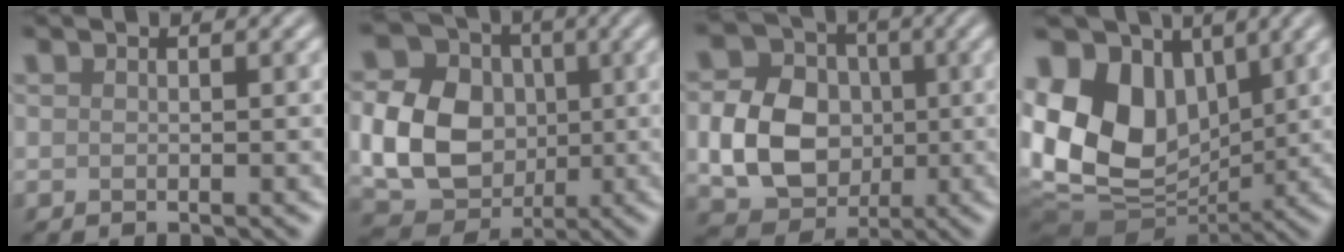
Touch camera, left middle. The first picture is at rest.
{"total": 9.1, "force": [-0.4, 7.3, 5.3], "torque": [-0.118, -0.008, -0.007]}
{"total": 7.7, "force": [-0.7, 6.2, 4.5], "torque": [-0.094, -0.001, -0.014]}
{"total": 14.3, "force": [2.1, 10.4, 9.6], "torque": [-0.190, 0.023, 0.039]}